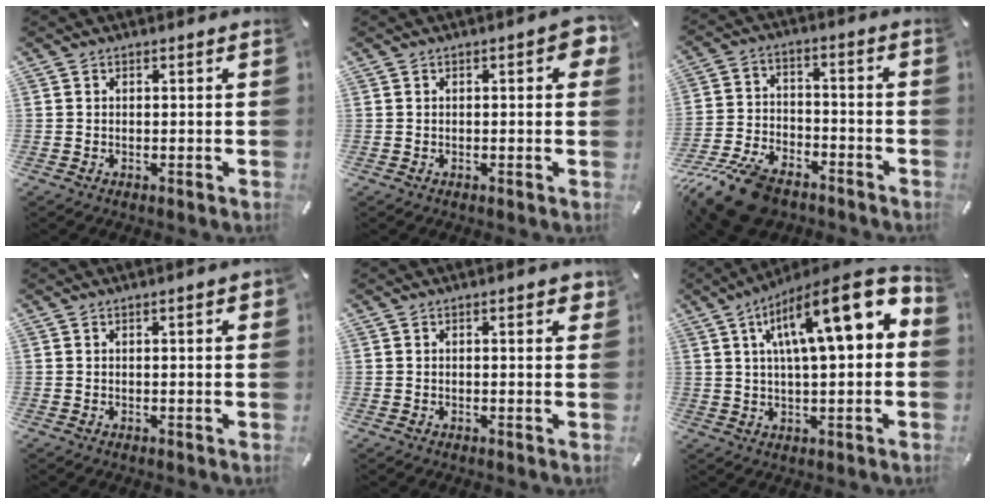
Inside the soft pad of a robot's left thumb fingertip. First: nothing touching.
{"total": 4.2, "force": [0.6, 1.6, 3.9], "torque": [-0.050, 0.002, 0.005]}
{"total": 14.7, "force": [-10.5, 6.7, 7.9], "torque": [-0.148, 0.056, -0.187]}
{"total": 2.3, "force": [0.5, 0.4, 2.2], "torque": [-0.033, 0.000, 0.004]}
{"total": 2.4, "force": [0.8, 0.7, 2.1], "torque": [-0.029, -0.001, 0.009]}
{"total": 18.1, "force": [7.1, 4.9, 15.9], "torque": [-0.246, -0.042, 0.106]}